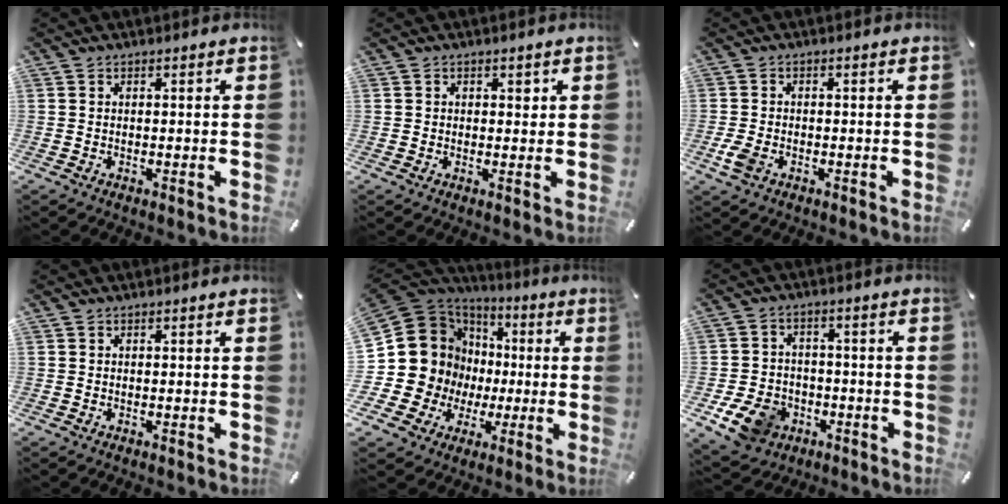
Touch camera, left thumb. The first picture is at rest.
{"total": 1.5, "force": [0.4, 1.3, 0.4], "torque": [0.007, 0.001, 0.002]}
{"total": 3.9, "force": [-1.5, 2.5, 2.6], "torque": [-0.070, -0.003, -0.031]}
{"total": 0.0}
{"total": 17.7, "force": [0.1, 16.6, 6.0], "torque": [-0.128, -0.013, 0.035]}
{"total": 9.7, "force": [-4.2, 7.6, 4.4], "torque": [-0.089, 0.033, -0.072]}